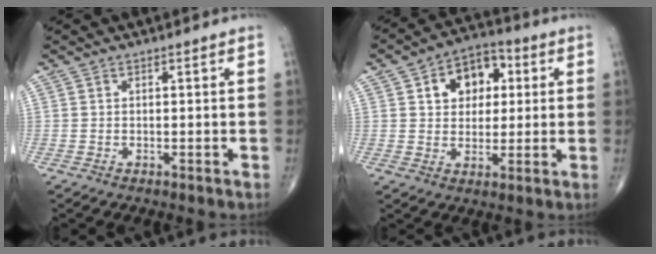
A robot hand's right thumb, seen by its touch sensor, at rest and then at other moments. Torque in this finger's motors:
{"motor_torque": [0.00, 0.03, 0.09, 0.03, 0.11]}